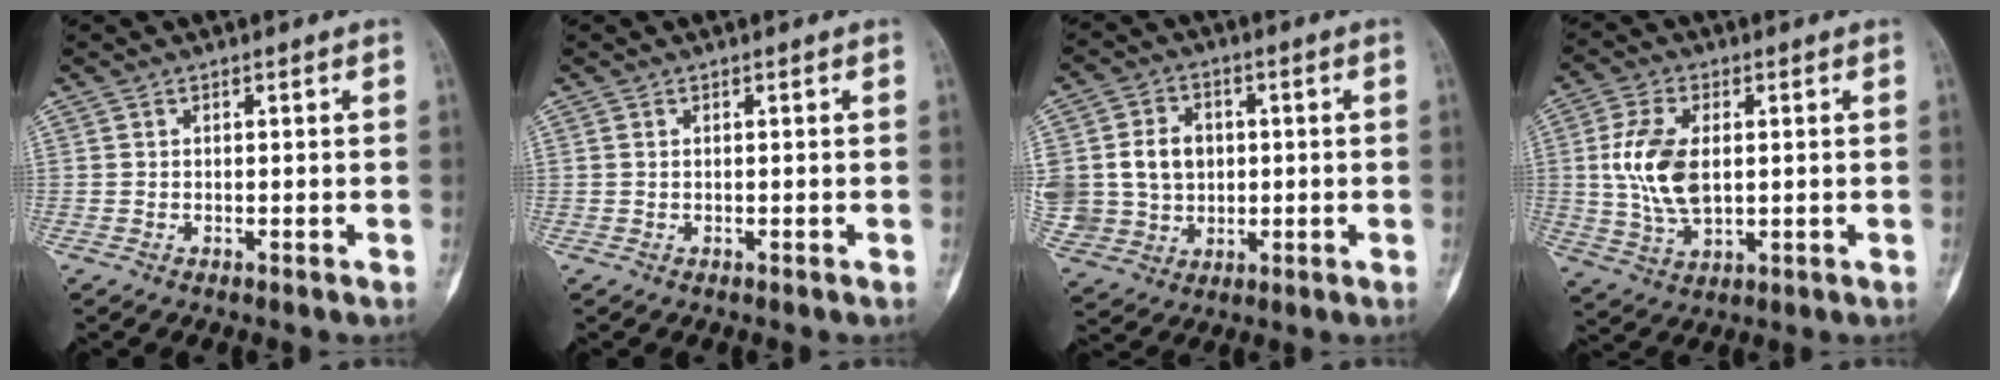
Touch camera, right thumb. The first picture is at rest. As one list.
[{"total": 0.0}, {"total": 14.7, "force": [1.3, 12.7, 7.4], "torque": [-0.146, 0.018, 0.043]}, {"total": 10.9, "force": [1.0, 6.2, 8.9], "torque": [-0.182, -0.006, 0.025]}]